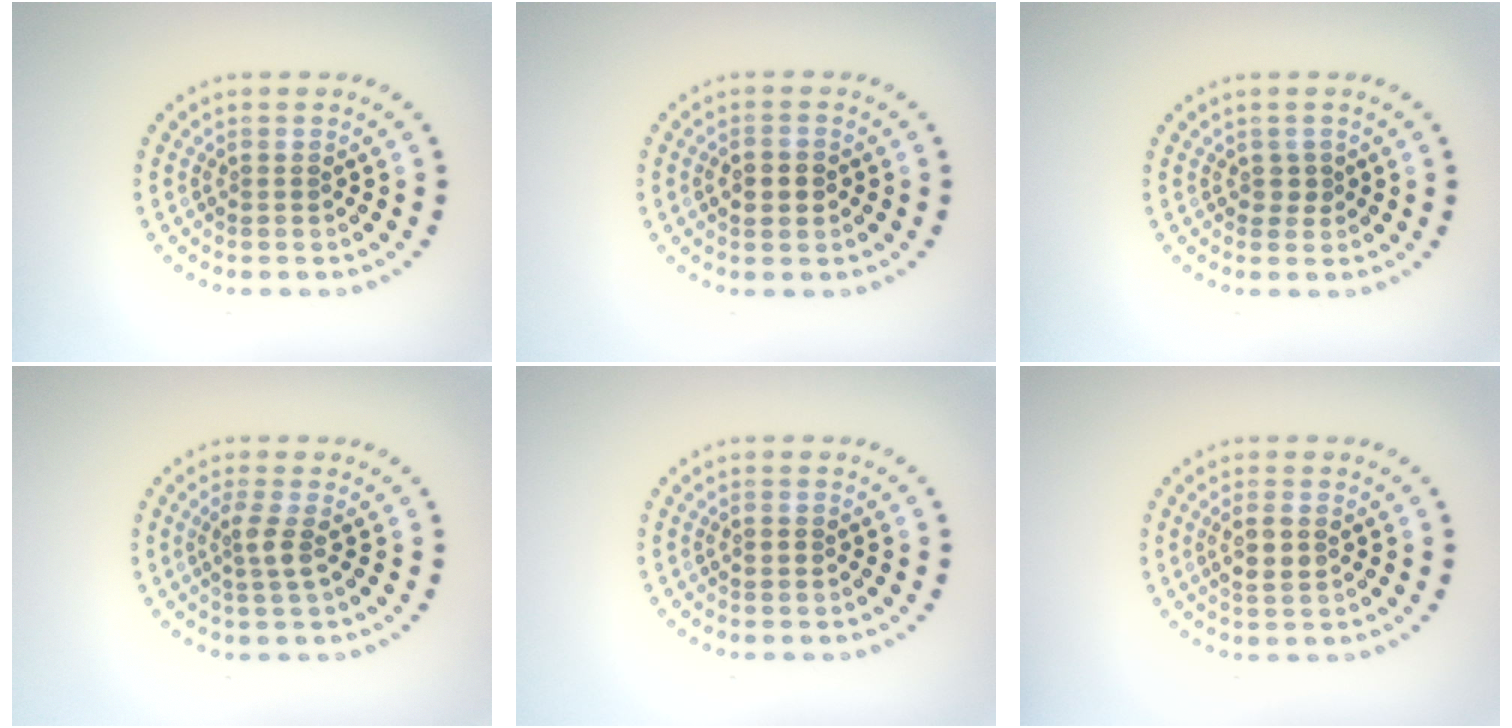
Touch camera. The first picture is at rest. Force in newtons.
{"total": 2.7, "press": 2.7, "slide": 0.2}
{"total": 1.0, "press": 0.9, "slide": 0.4}
{"total": 1.9, "press": 1.4, "slide": 1.2}
{"total": 0.9, "press": 0.9, "slide": 0.1}
{"total": 2.1, "press": 2.0, "slide": 0.6}